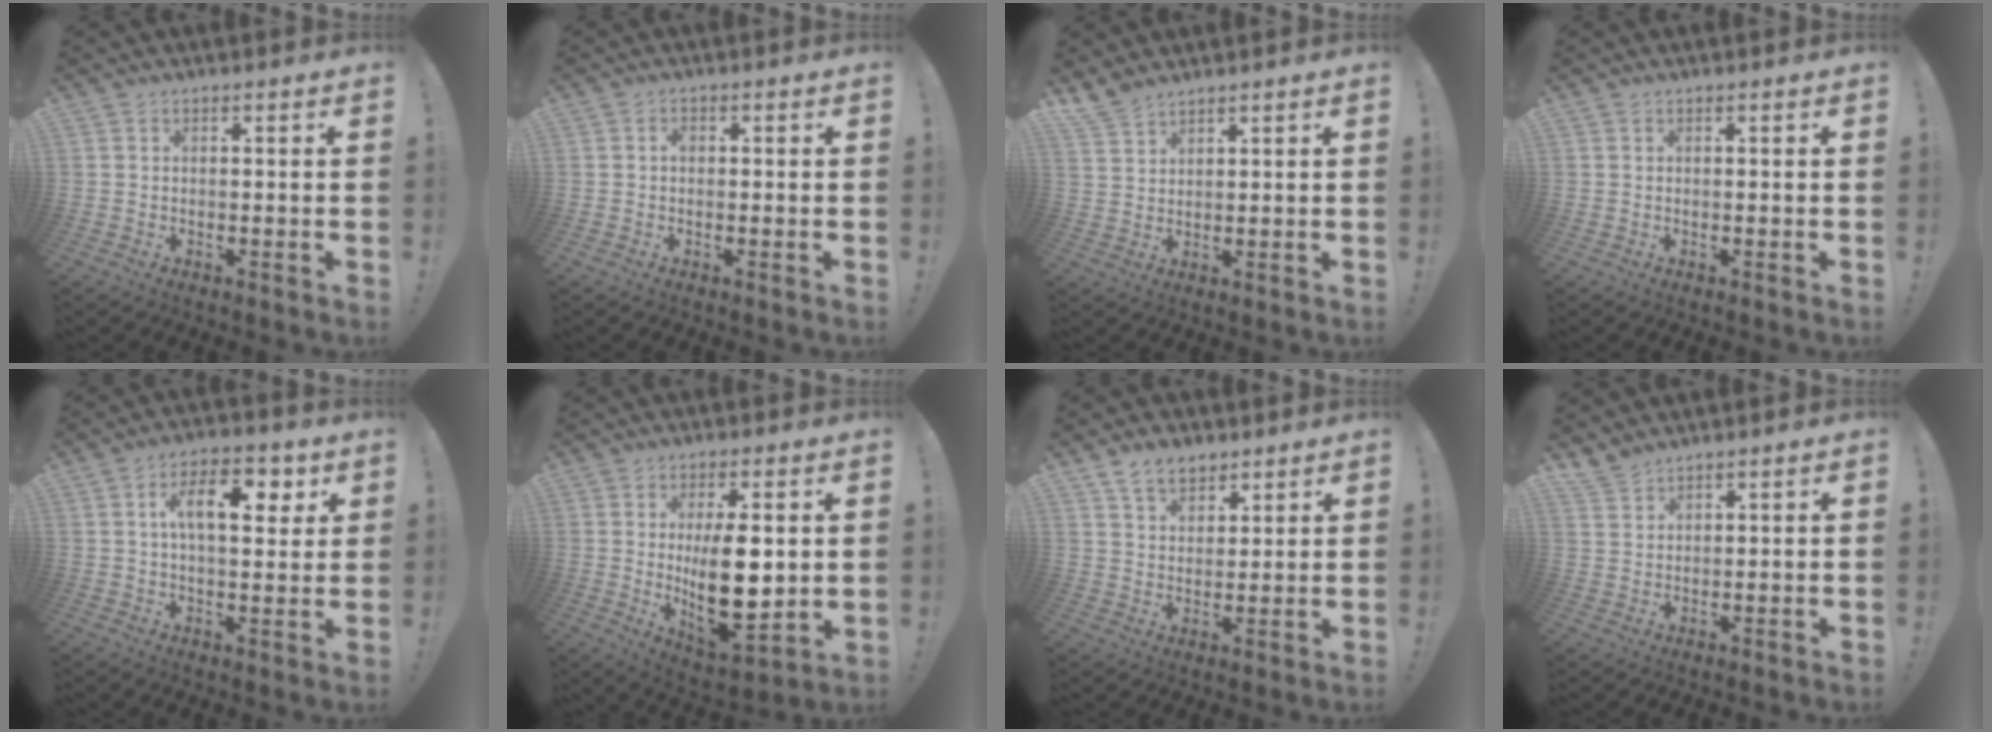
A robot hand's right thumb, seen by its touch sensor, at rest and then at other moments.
{"total": 1.2, "force": [-0.1, 0.9, 0.8], "torque": [-0.015, 0.005, -0.003]}
{"total": 5.3, "force": [4.7, 1.8, 1.6], "torque": [-0.030, -0.029, 0.091]}
{"total": 0.0}
{"total": 11.9, "force": [3.8, 5.7, 9.8], "torque": [-0.139, 0.002, 0.056]}
{"total": 16.6, "force": [1.7, 7.8, 14.5], "torque": [-0.233, -0.026, 0.034]}
{"total": 7.7, "force": [5.6, 4.5, 2.9], "torque": [-0.053, -0.025, 0.108]}
{"total": 4.3, "force": [3.9, 1.4, 1.2], "torque": [-0.027, -0.025, 0.075]}